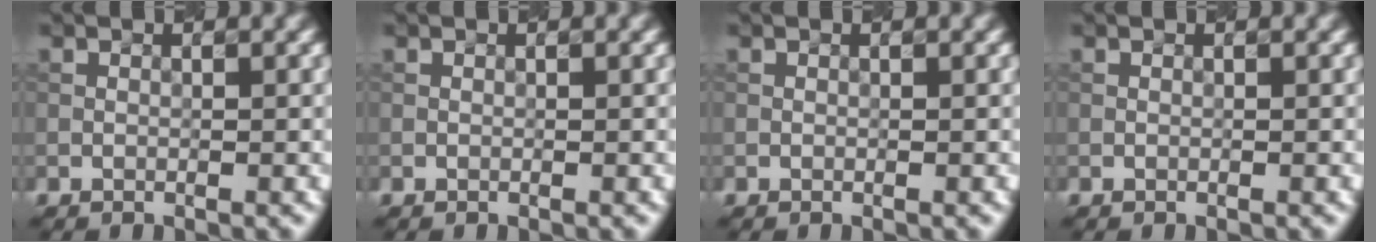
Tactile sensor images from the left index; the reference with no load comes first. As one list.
[{"total": 0.0}, {"total": 0.0}, {"total": 0.0}]